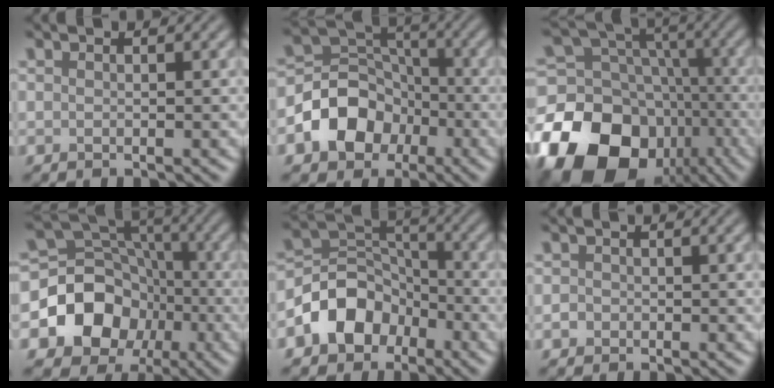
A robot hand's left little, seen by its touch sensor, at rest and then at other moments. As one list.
[{"total": 6.8, "force": [-2.8, 5.3, 3.2], "torque": [-0.041, 0.005, -0.055]}, {"total": 18.6, "force": [-8.7, 14.0, 8.7], "torque": [-0.190, -0.015, -0.142]}, {"total": 9.7, "force": [-3.0, 8.1, 4.3], "torque": [-0.070, 0.009, -0.076]}, {"total": 6.6, "force": [-3.3, 4.9, 2.9], "torque": [-0.038, 0.005, -0.069]}, {"total": 0.7, "force": [-0.4, 0.6, 0.1], "torque": [0.001, -0.001, -0.008]}]